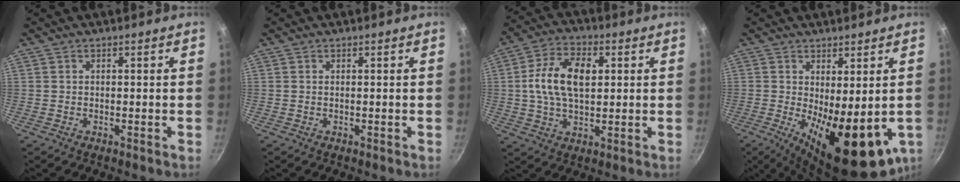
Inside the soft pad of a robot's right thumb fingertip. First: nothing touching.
{"total": 0.0}
{"total": 12.1, "force": [1.8, 7.2, 9.6], "torque": [-0.160, 0.014, 0.024]}
{"total": 16.2, "force": [-2.6, 6.5, 14.6], "torque": [-0.186, -0.022, -0.018]}